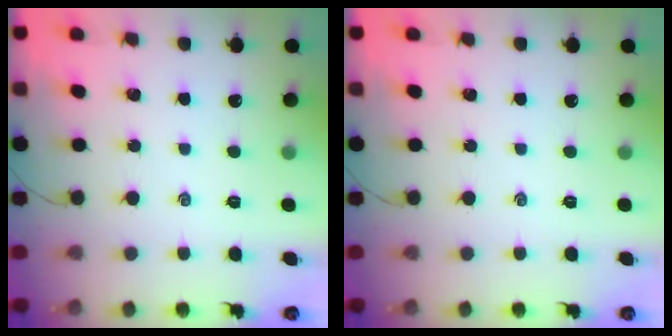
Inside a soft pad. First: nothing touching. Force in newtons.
{"total": 0.0}